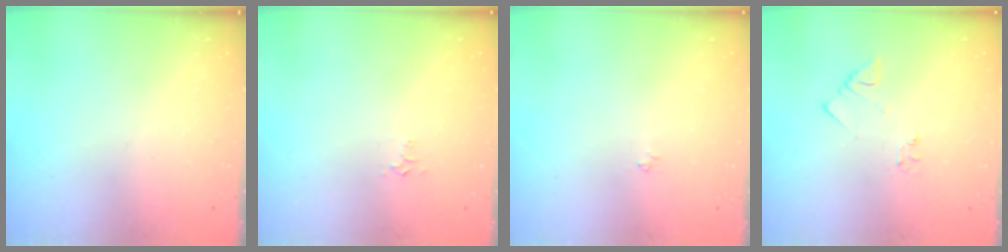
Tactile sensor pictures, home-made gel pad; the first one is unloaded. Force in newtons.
{"total": 5.2, "press": 5.2, "slide": 0.6}
{"total": 2.4, "press": 2.3, "slide": 0.5}
{"total": 3.6, "press": 3.6, "slide": 0.3}